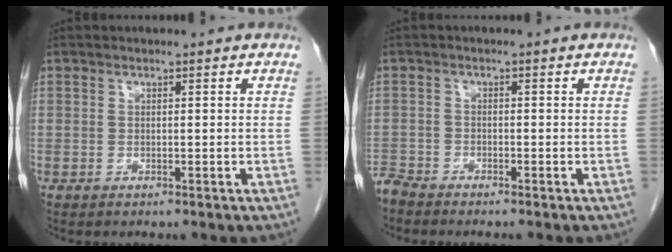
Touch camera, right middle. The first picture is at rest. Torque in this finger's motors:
{"motor_torque": [0.11, 0.16, -0.05, -0.01]}